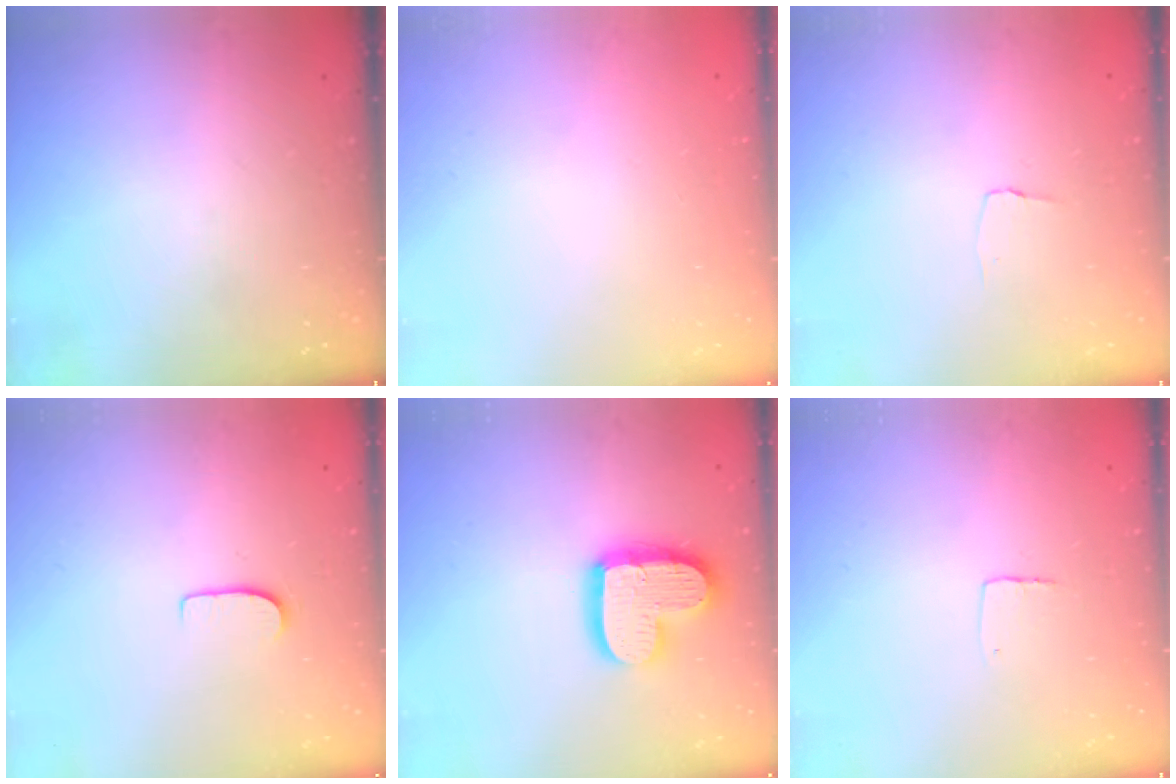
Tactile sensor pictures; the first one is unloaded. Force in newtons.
{"total": 0.0}
{"total": 2.9, "press": 2.8, "slide": 0.3}
{"total": 5.9, "press": 5.8, "slide": 0.6}
{"total": 15.6, "press": 15.5, "slide": 1.3}
{"total": 4.3, "press": 4.3, "slide": 0.3}